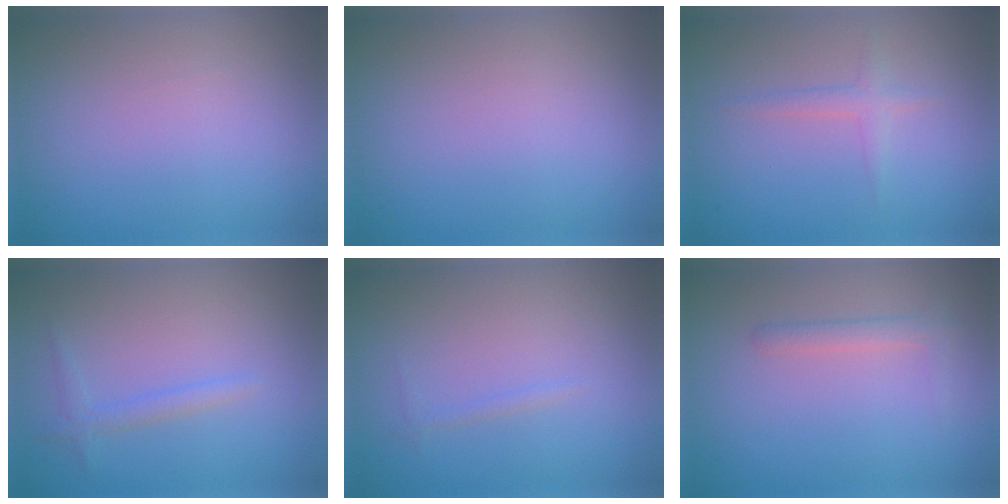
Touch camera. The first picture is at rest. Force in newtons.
{"total": 0.0}
{"total": 1.3, "press": 1.3, "slide": 0.1}
{"total": 1.3, "press": 1.3, "slide": 0.1}
{"total": 0.5, "press": 0.5, "slide": 0.1}
{"total": 0.9, "press": 0.9, "slide": 0.1}